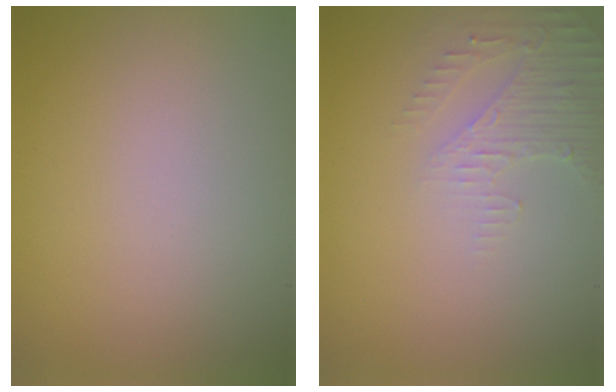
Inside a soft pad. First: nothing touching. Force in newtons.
{"total": 2.6, "press": 2.5, "slide": 0.7}